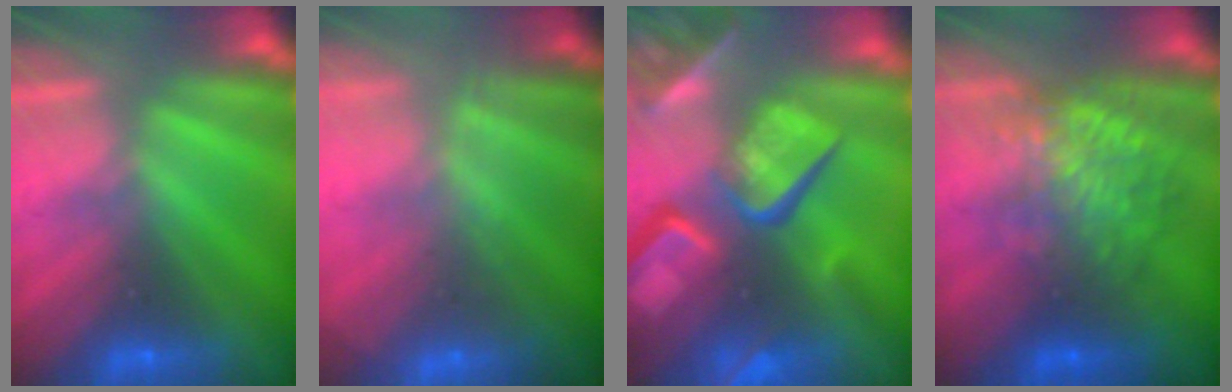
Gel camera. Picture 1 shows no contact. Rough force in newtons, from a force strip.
{"total": 8.7}
{"total": 7.9}
{"total": 7.9}